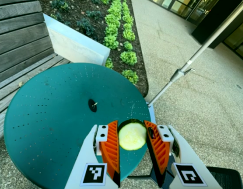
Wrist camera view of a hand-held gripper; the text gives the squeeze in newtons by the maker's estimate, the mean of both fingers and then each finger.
{"total": 13.6, "left": 13.8, "right": 13.4}